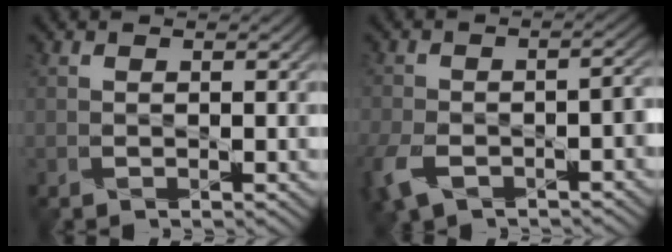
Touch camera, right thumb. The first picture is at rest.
{"total": 6.9, "force": [-3.9, 3.5, 4.5], "torque": [-0.094, -0.013, -0.070]}